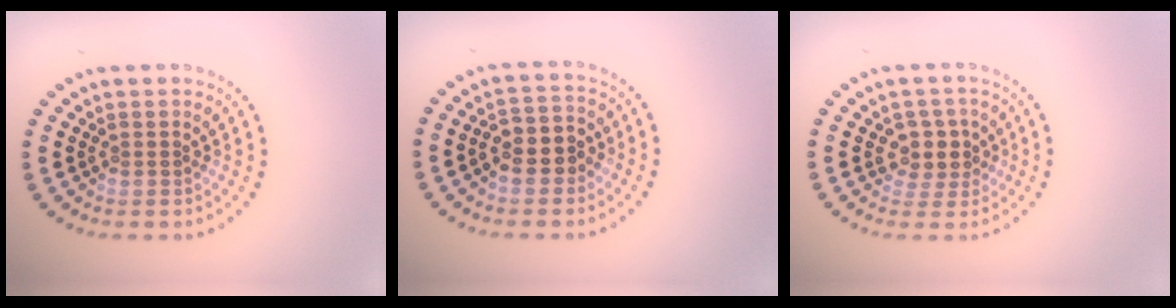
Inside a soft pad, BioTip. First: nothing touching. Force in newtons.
{"total": 2.9, "press": 2.7, "slide": 0.8}
{"total": 2.7, "press": 2.3, "slide": 1.5}